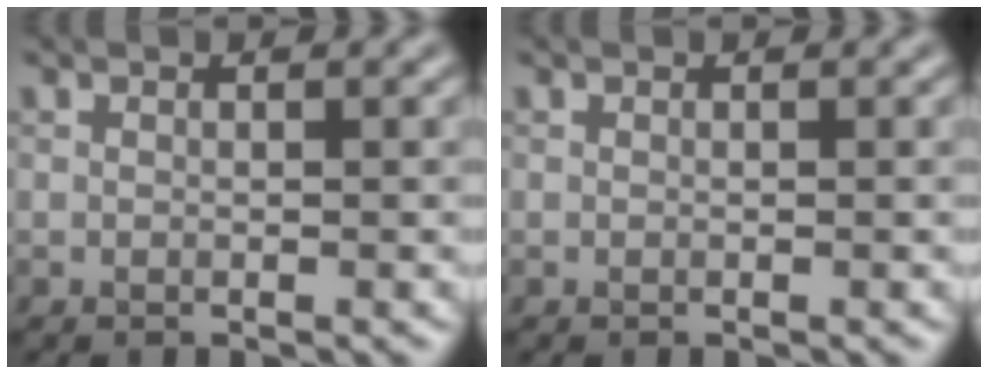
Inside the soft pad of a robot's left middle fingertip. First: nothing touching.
{"total": 0.0}